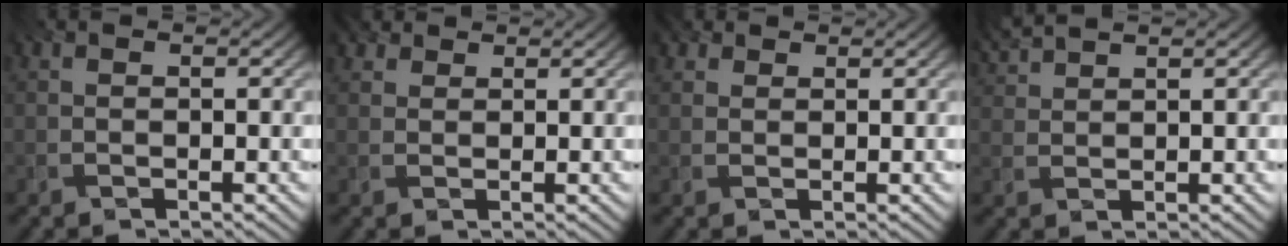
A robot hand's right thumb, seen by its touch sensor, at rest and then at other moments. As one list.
[{"total": 2.5, "force": [1.9, 1.3, 0.9], "torque": [-0.024, 0.003, 0.038]}, {"total": 2.4, "force": [1.6, 1.5, 0.9], "torque": [-0.023, 0.001, 0.033]}, {"total": 3.5, "force": [3.1, 0.6, 1.6], "torque": [-0.043, 0.010, 0.060]}]